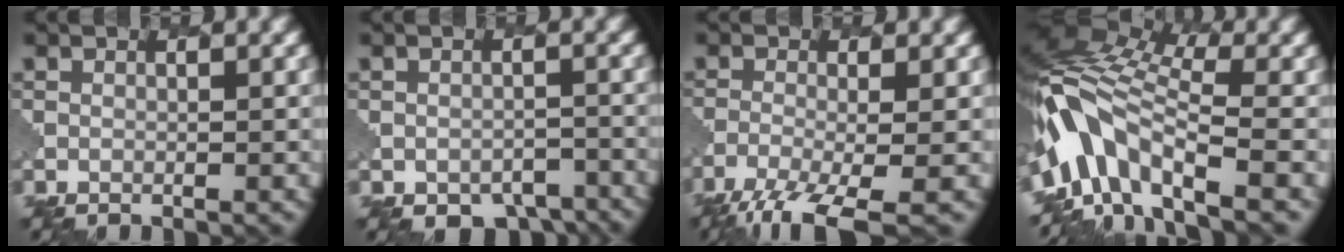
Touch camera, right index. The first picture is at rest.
{"total": 4.1, "force": [-3.1, 2.1, 1.6], "torque": [-0.021, -0.014, -0.032]}
{"total": 6.5, "force": [-4.1, 1.7, 4.7], "torque": [-0.085, -0.017, -0.084]}
{"total": 9.3, "force": [-3.1, 5.1, 7.1], "torque": [-0.127, 0.014, -0.074]}